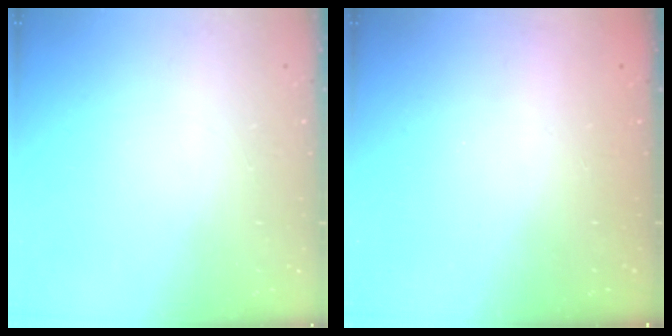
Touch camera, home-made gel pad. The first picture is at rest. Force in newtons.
{"total": 2.3, "press": 2.2, "slide": 0.8}